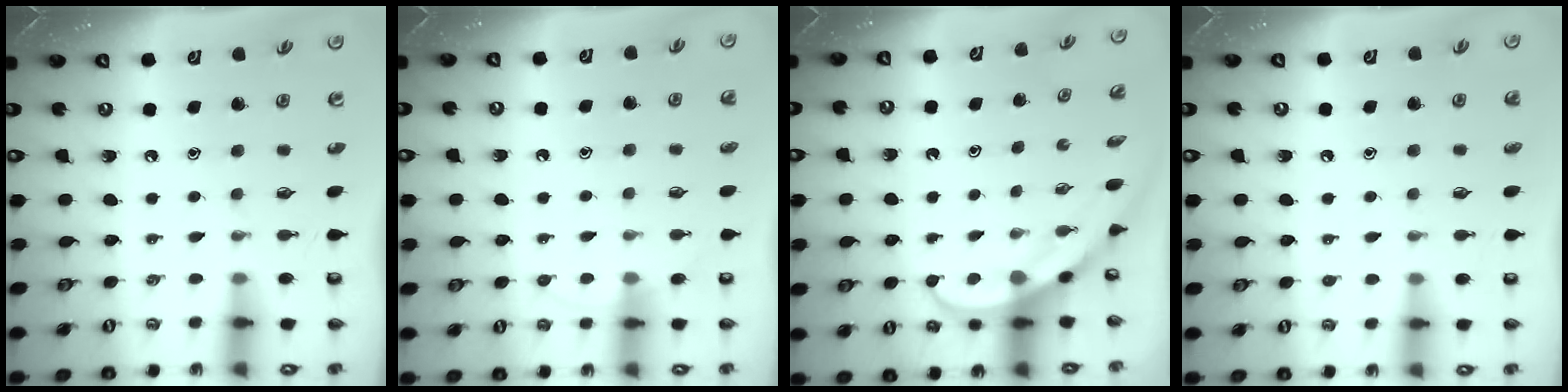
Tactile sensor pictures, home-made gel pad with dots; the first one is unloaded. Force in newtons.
{"total": 3.9, "press": 3.9, "slide": 0.3}
{"total": 3.9, "press": 3.9, "slide": 0.3}
{"total": 2.5, "press": 2.4, "slide": 0.3}